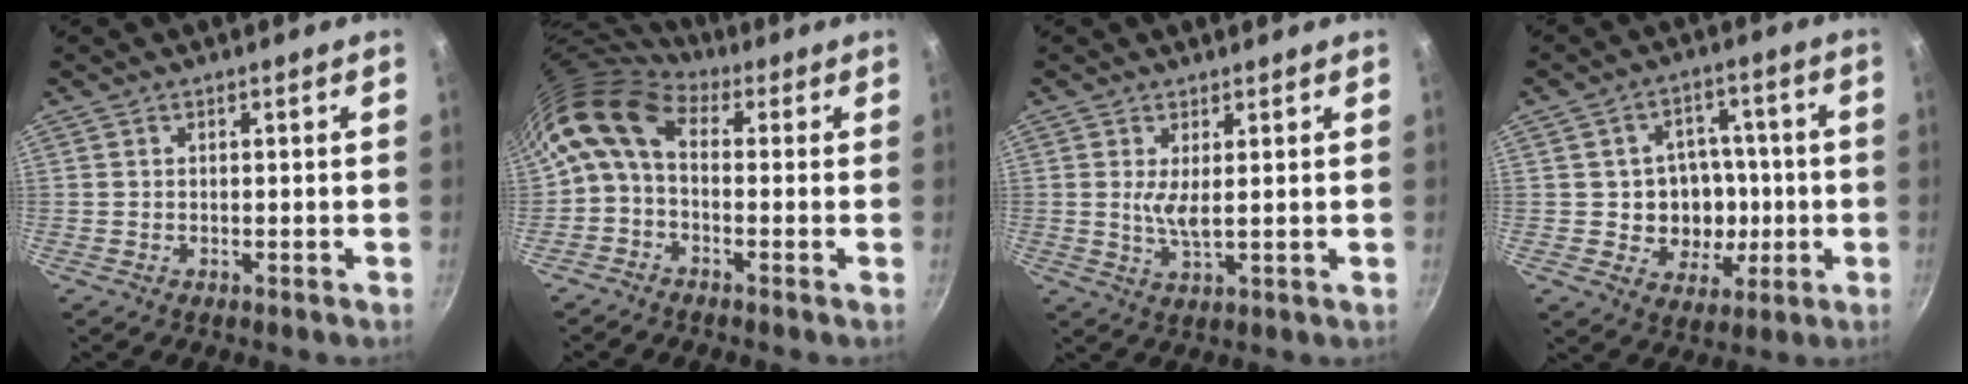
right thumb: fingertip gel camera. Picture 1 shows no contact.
{"total": 9.4, "force": [1.0, 5.9, 7.2], "torque": [-0.141, 0.029, -0.001]}
{"total": 3.7, "force": [0.8, 0.8, 3.5], "torque": [-0.073, -0.015, 0.018]}
{"total": 11.1, "force": [-0.9, 9.9, 4.9], "torque": [-0.025, 0.010, -0.007]}